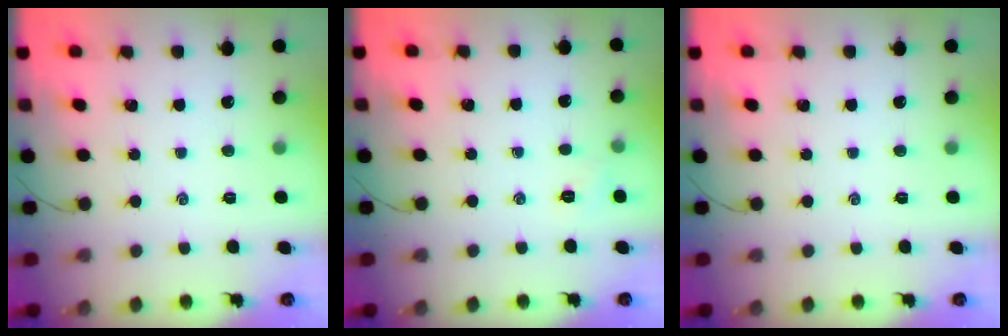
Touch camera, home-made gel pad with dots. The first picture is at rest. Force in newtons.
{"total": 3.5, "press": 3.3, "slide": 1.2}
{"total": 0.0}